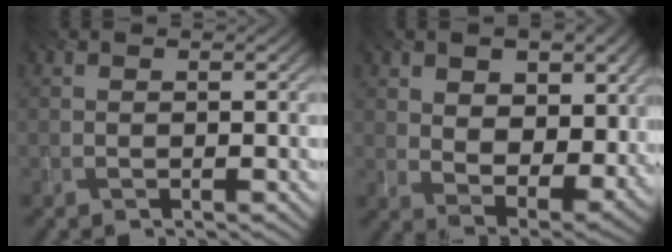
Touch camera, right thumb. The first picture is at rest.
{"total": 9.2, "force": [3.2, 5.9, 6.3], "torque": [-0.130, -0.012, 0.047]}